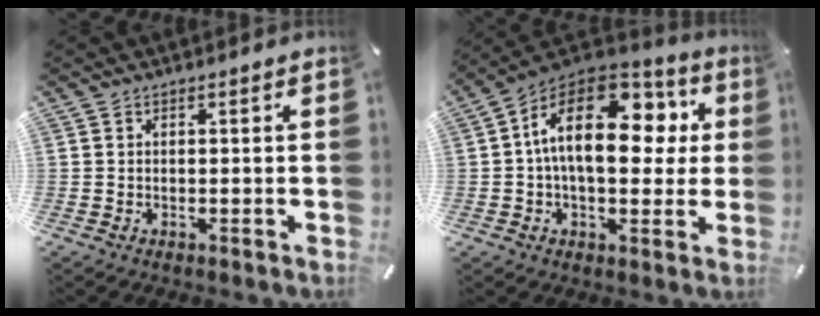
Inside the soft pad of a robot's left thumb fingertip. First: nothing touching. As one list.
[{"total": 19.3, "force": [4.1, 11.5, 14.9], "torque": [-0.252, -0.010, 0.068]}]